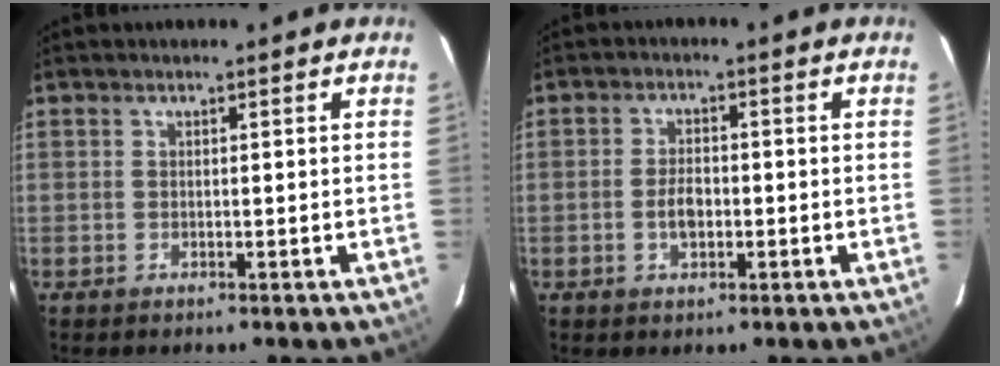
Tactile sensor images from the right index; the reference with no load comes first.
{"total": 2.0, "force": [-0.7, 1.4, 1.3], "torque": [-0.024, 0.005, -0.012]}